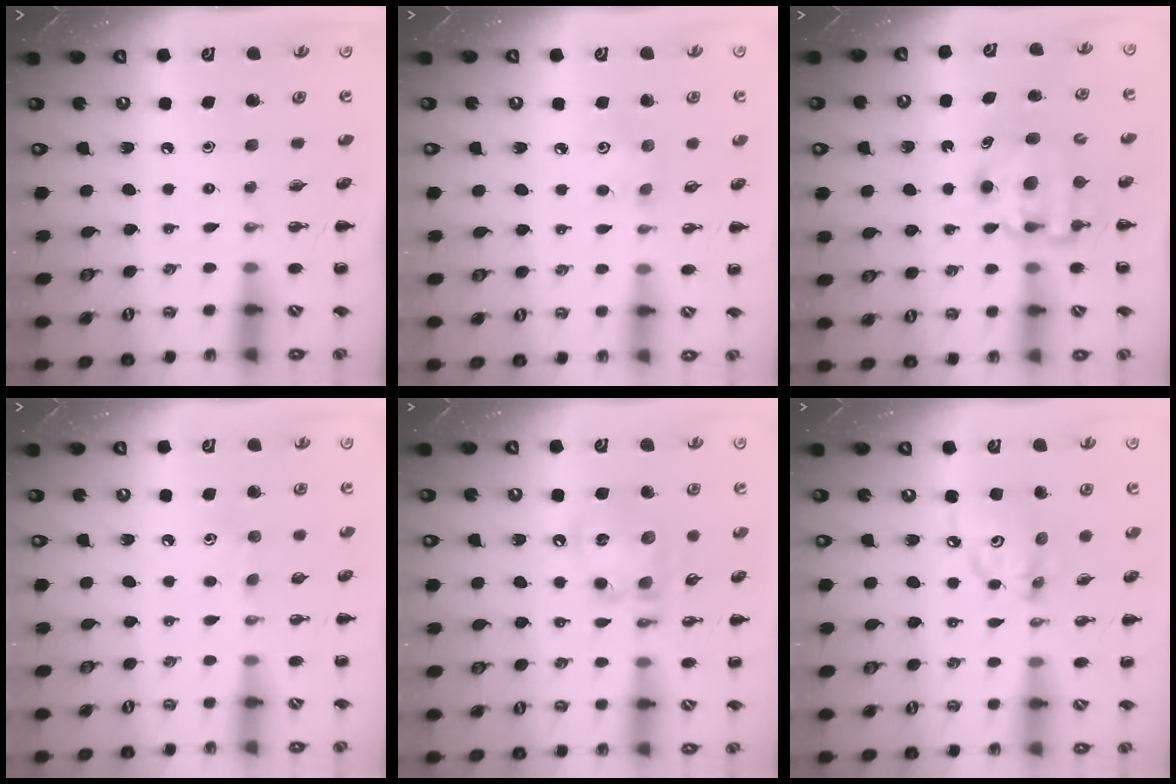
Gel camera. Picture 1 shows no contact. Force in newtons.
{"total": 3.9, "press": 3.8, "slide": 0.9}
{"total": 6.6, "press": 6.5, "slide": 1.0}
{"total": 5.1, "press": 4.9, "slide": 1.5}
{"total": 13.5, "press": 13.3, "slide": 2.1}
{"total": 8.1, "press": 8.0, "slide": 1.1}